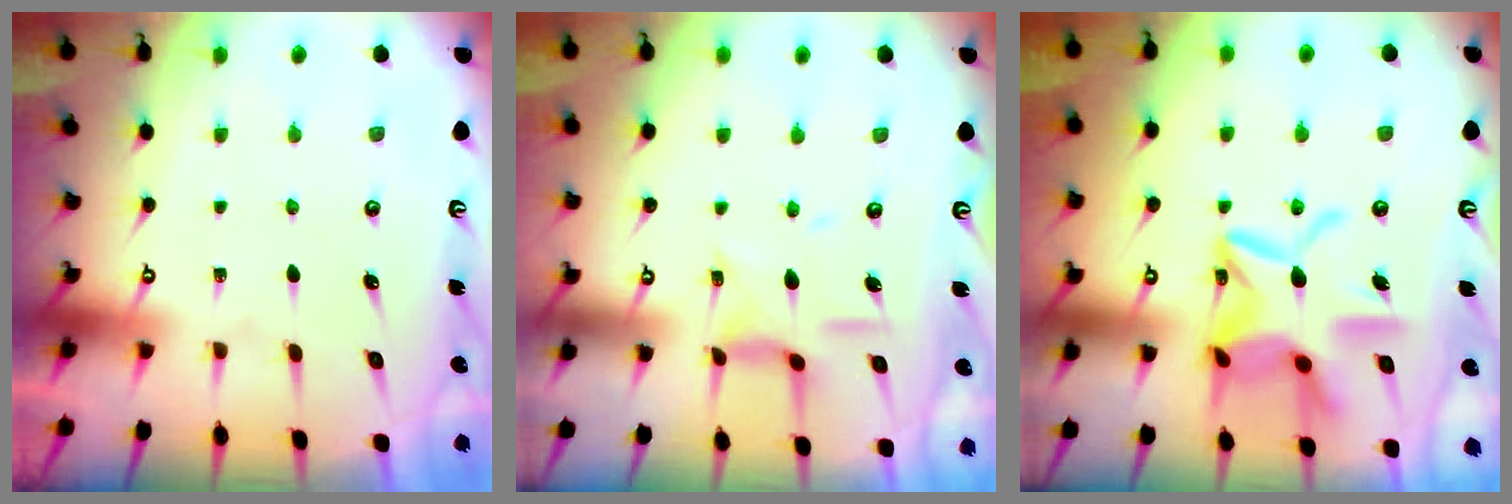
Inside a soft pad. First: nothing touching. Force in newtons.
{"total": 9.5, "press": 9.5, "slide": 0.8}
{"total": 17.9, "press": 17.8, "slide": 1.7}